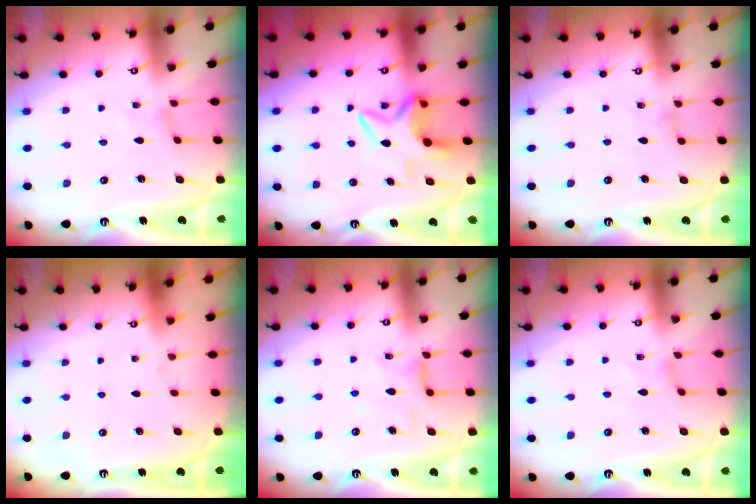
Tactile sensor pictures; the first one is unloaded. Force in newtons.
{"total": 7.3, "press": 7.2, "slide": 1.1}
{"total": 0.0}
{"total": 0.0}
{"total": 5.8, "press": 5.8, "slide": 0.5}
{"total": 0.0}